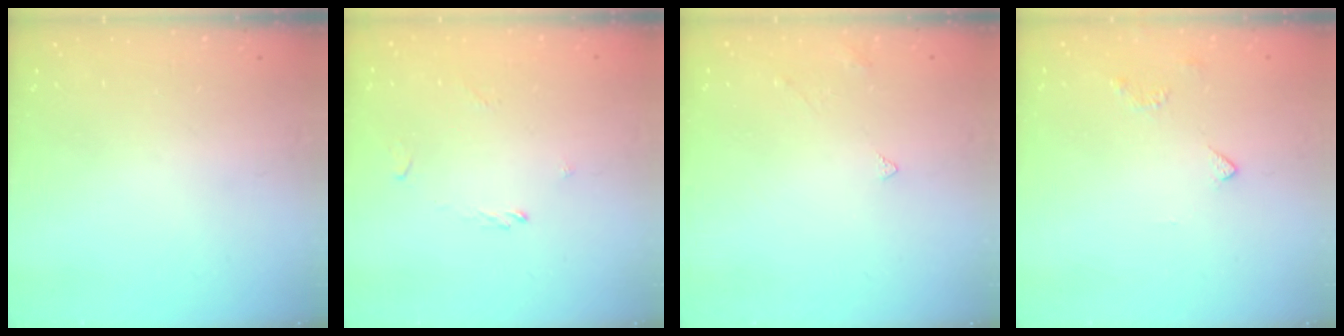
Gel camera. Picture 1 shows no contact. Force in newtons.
{"total": 1.4, "press": 1.3, "slide": 0.4}
{"total": 2.1, "press": 2.1, "slide": 0.4}
{"total": 2.9, "press": 2.8, "slide": 0.7}